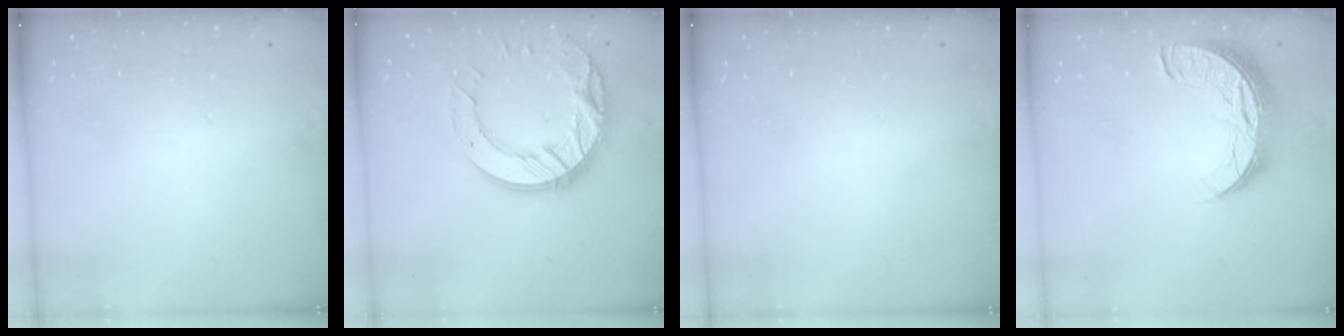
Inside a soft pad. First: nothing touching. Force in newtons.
{"total": 18.4, "press": 18.3, "slide": 1.9}
{"total": 0.0}
{"total": 11.5, "press": 11.5, "slide": 0.9}